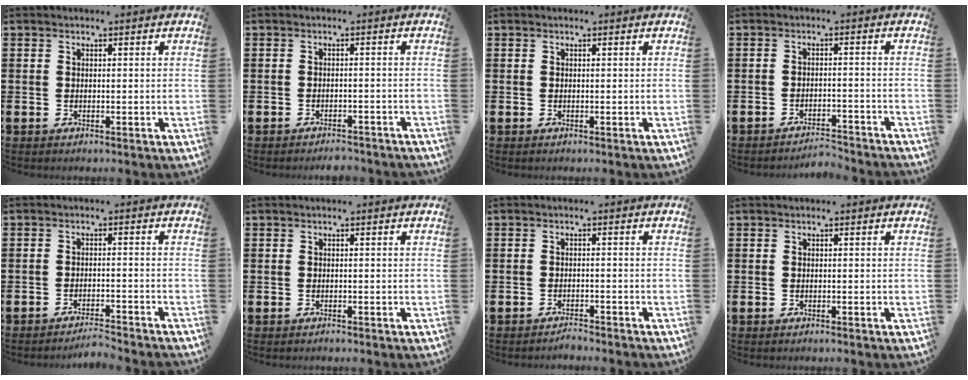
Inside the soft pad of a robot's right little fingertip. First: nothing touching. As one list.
[{"total": 1.7, "force": [-1.7, 0.0, 0.0], "torque": [-0.006, 0.002, -0.034]}, {"total": 0.0}, {"total": 2.5, "force": [-2.5, -0.1, 0.0], "torque": [-0.006, 0.003, -0.054]}, {"total": 2.2, "force": [-2.1, -0.2, 0.4], "torque": [-0.009, 0.004, -0.043]}, {"total": 0.0}, {"total": 1.3, "force": [-1.3, 0.0, 0.1], "torque": [-0.005, 0.002, -0.027]}, {"total": 0.0}]